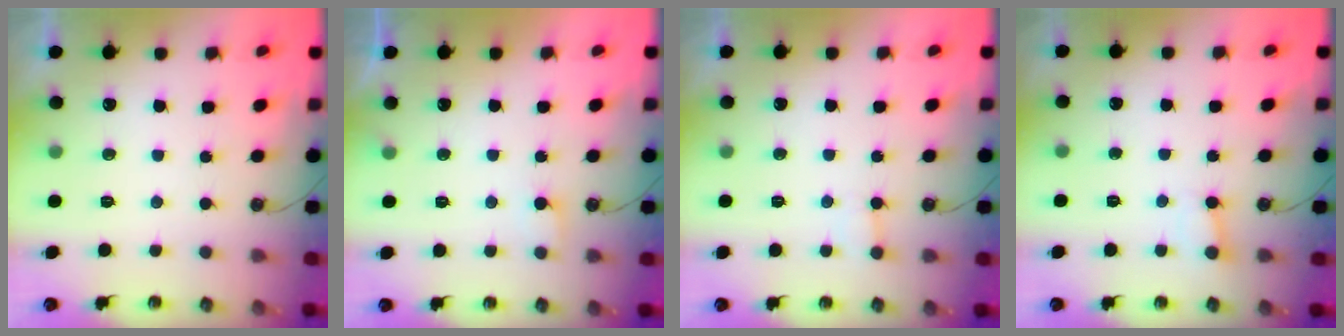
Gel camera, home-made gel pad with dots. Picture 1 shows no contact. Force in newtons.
{"total": 5.6, "press": 5.6, "slide": 0.4}
{"total": 5.3, "press": 5.2, "slide": 0.5}
{"total": 2.5, "press": 2.4, "slide": 0.4}